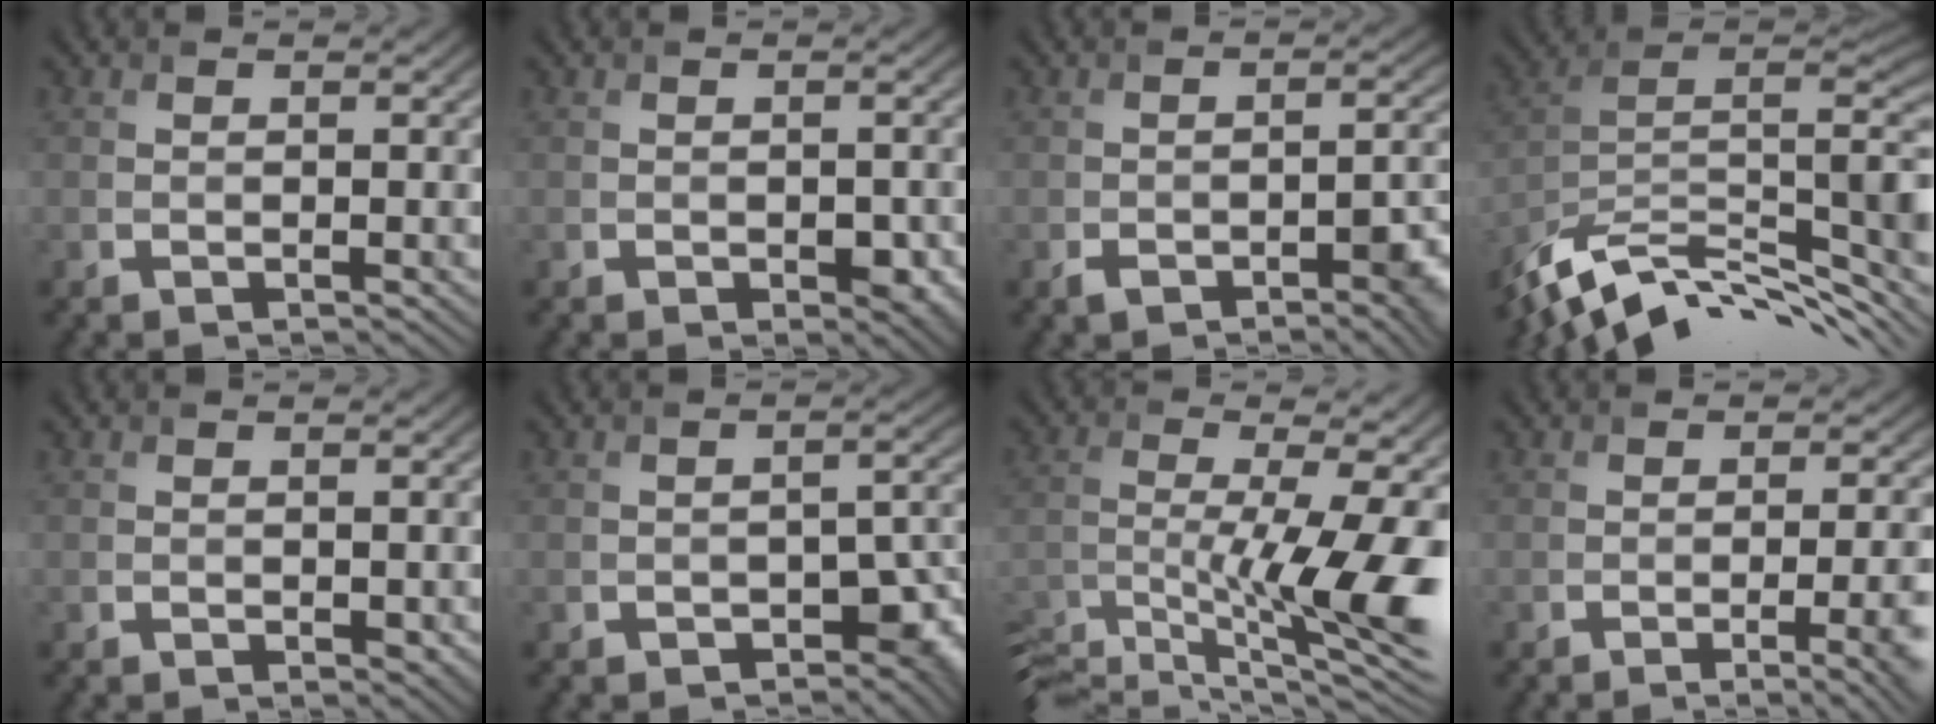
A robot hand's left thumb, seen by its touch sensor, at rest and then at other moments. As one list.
[{"total": 2.4, "force": [-0.7, 1.5, 1.8], "torque": [-0.027, -0.011, -0.003]}, {"total": 5.2, "force": [-2.8, 2.3, 3.7], "torque": [-0.050, 0.001, -0.040]}, {"total": 14.7, "force": [-8.4, 5.7, 10.7], "torque": [-0.217, -0.007, -0.150]}, {"total": 0.9, "force": [-0.1, 0.6, 0.6], "torque": [-0.009, -0.006, 0.002]}, {"total": 5.7, "force": [-2.7, 3.4, 3.7], "torque": [-0.042, -0.014, -0.030]}, {"total": 14.9, "force": [-5.6, 5.2, 12.8], "torque": [-0.234, -0.036, -0.087]}, {"total": 6.5, "force": [-2.0, 2.2, 5.7], "torque": [-0.062, -0.008, -0.017]}]